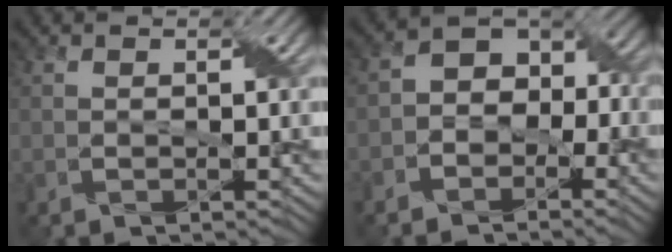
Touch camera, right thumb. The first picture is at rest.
{"total": 5.7, "force": [-2.2, 4.0, 3.4], "torque": [-0.031, 0.012, -0.052]}